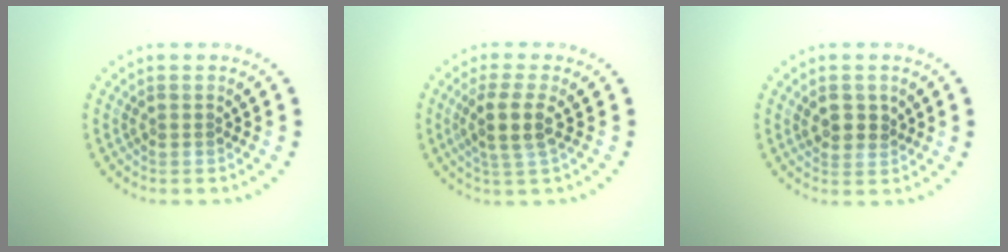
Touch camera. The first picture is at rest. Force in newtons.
{"total": 2.8, "press": 2.3, "slide": 1.6}
{"total": 2.2, "press": 2.1, "slide": 0.6}